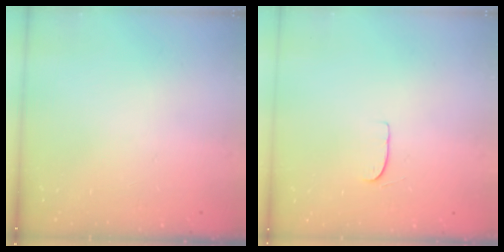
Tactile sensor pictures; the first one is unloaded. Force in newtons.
{"total": 5.1, "press": 5.1, "slide": 0.4}